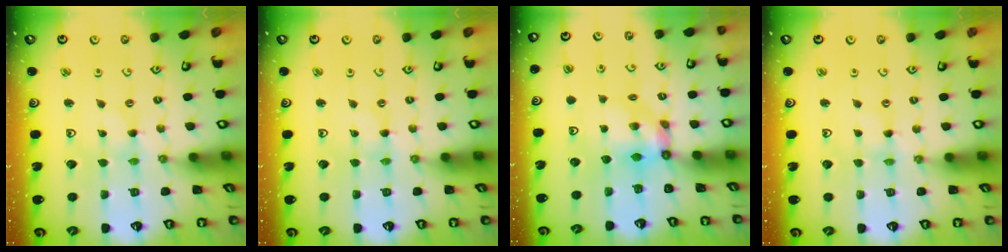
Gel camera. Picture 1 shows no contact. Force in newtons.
{"total": 0.0}
{"total": 5.3, "press": 5.3, "slide": 0.3}
{"total": 0.0}